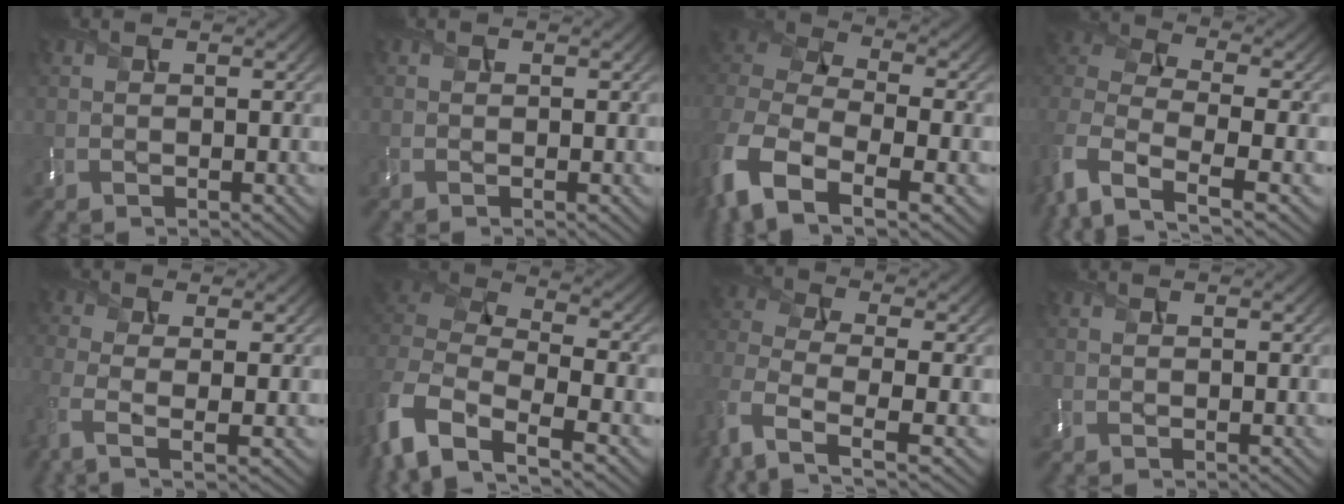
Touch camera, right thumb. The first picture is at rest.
{"total": 0.5, "force": [-0.3, 0.0, 0.4], "torque": [-0.011, -0.002, -0.009]}
{"total": 13.6, "force": [-6.0, 7.3, 9.7], "torque": [-0.253, -0.019, -0.110]}
{"total": 10.0, "force": [-4.5, 5.2, 7.2], "torque": [-0.196, -0.018, -0.090]}
{"total": 5.5, "force": [-1.8, 2.2, 4.8], "torque": [-0.121, -0.012, -0.038]}
{"total": 12.4, "force": [-6.7, 5.8, 8.7], "torque": [-0.201, -0.018, -0.132]}
{"total": 7.2, "force": [-3.5, 3.5, 5.3], "torque": [-0.126, -0.012, -0.082]}
{"total": 0.0}